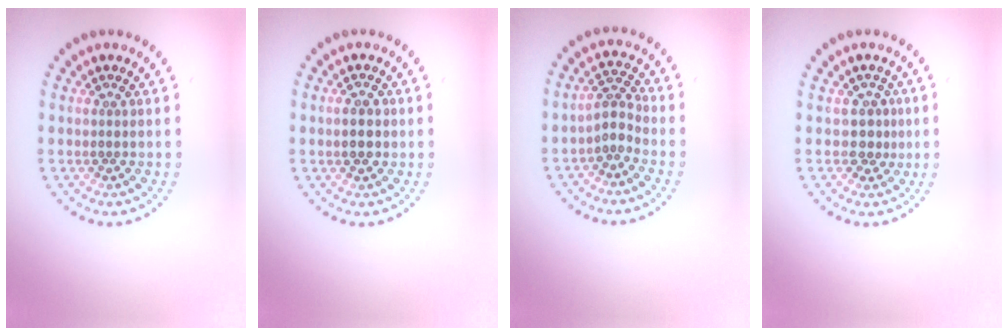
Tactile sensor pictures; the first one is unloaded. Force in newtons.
{"total": 1.7, "press": 1.7, "slide": 0.1}
{"total": 2.1, "press": 1.6, "slide": 1.3}
{"total": 2.0, "press": 1.4, "slide": 1.4}